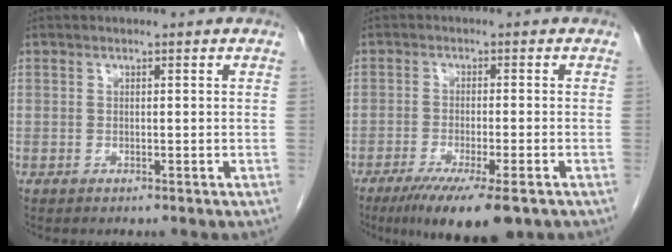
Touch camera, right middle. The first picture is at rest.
{"total": 10.6, "force": [-7.0, 1.4, 7.8], "torque": [-0.120, -0.024, -0.107]}